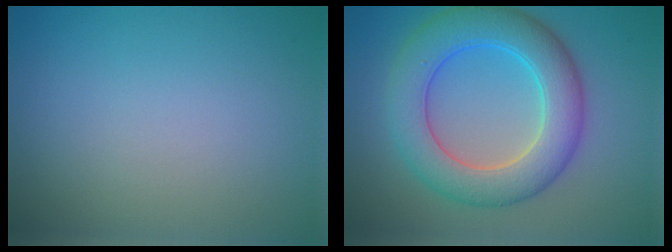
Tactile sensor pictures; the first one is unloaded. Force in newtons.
{"total": 7.5, "press": 7.5, "slide": 0.2}